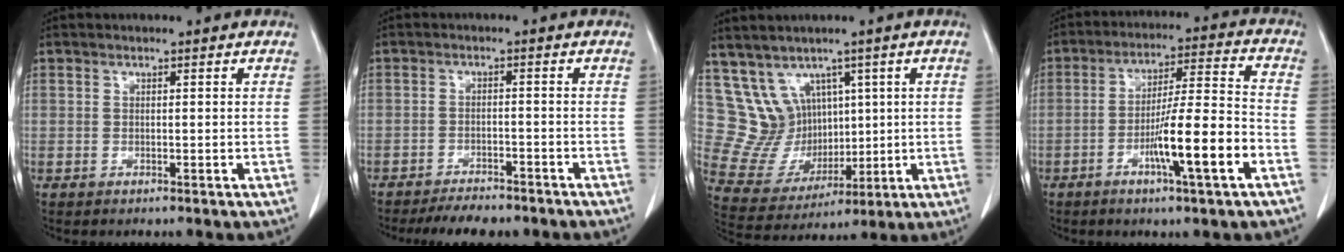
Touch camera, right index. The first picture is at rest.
{"total": 6.9, "force": [-6.0, 1.8, 2.7], "torque": [-0.037, -0.006, -0.086]}
{"total": 8.9, "force": [4.4, 7.5, 1.9], "torque": [-0.046, 0.037, 0.113]}
{"total": 12.0, "force": [-4.8, 0.1, 11.0], "torque": [-0.186, 0.002, -0.078]}